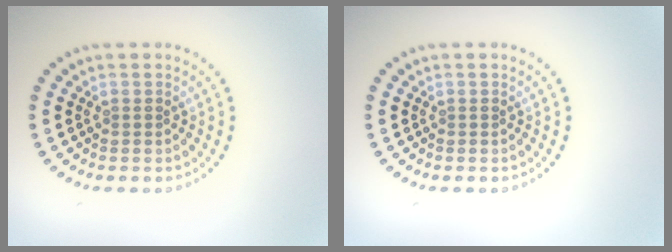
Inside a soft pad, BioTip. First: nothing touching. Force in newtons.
{"total": 0.0}